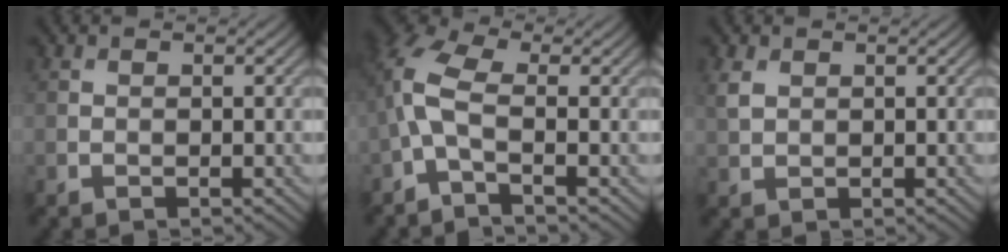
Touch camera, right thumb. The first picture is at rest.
{"total": 5.6, "force": [-1.0, 2.3, 5.1], "torque": [-0.128, 0.014, -0.037]}
{"total": 2.0, "force": [1.0, 1.4, 1.2], "torque": [-0.036, 0.001, 0.022]}